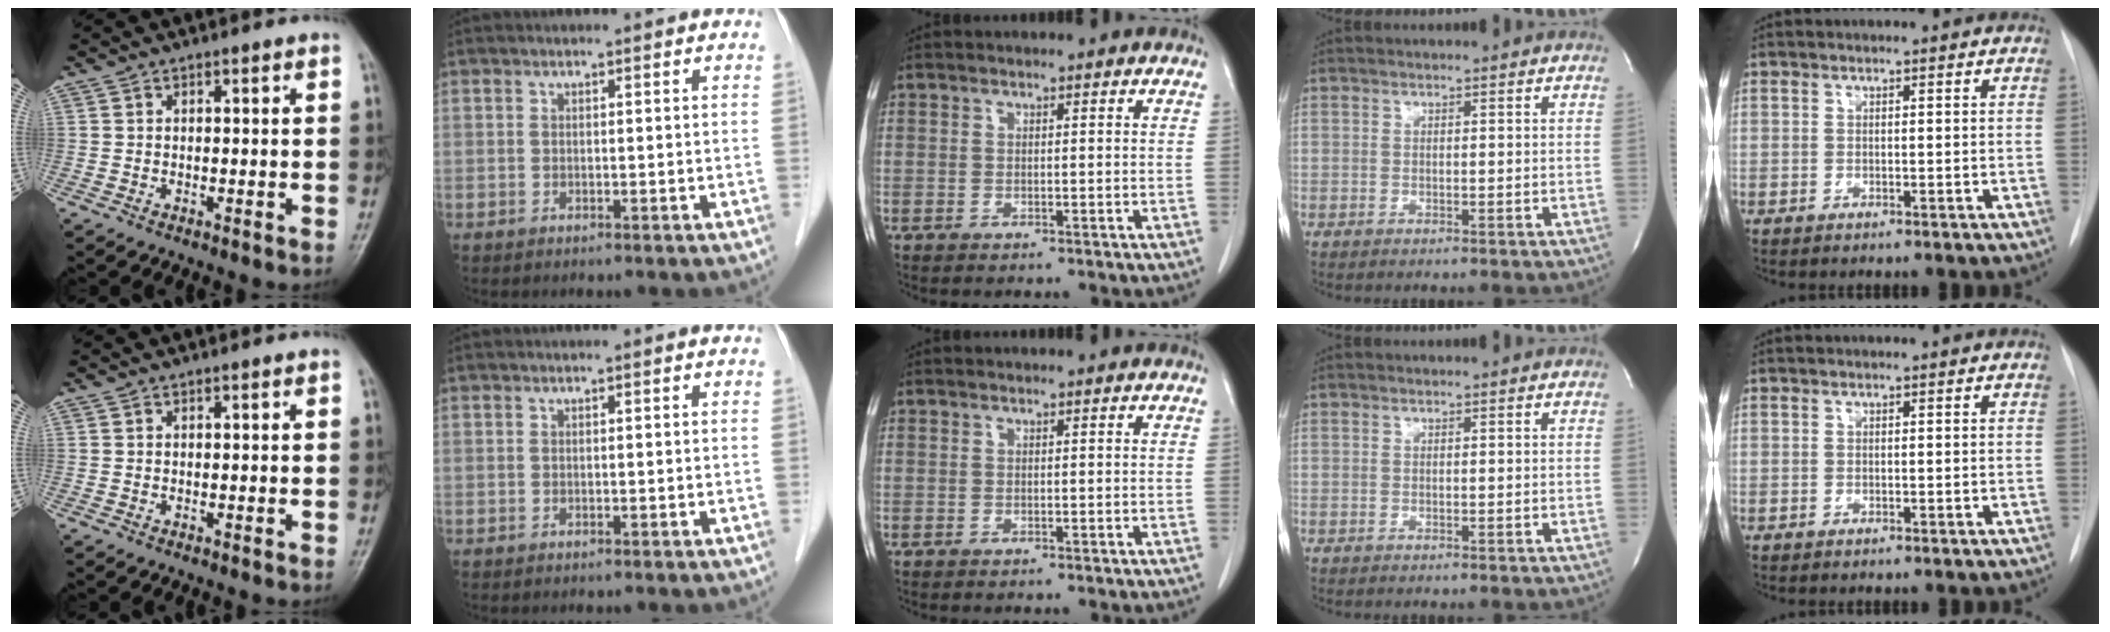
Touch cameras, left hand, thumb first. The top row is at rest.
{}